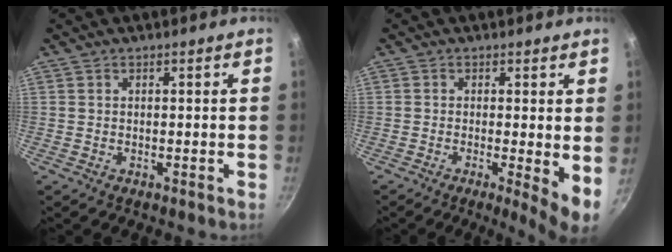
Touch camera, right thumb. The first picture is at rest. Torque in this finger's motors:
{"motor_torque": [0.04, 0.52, -0.11, 0.00, 0.13]}